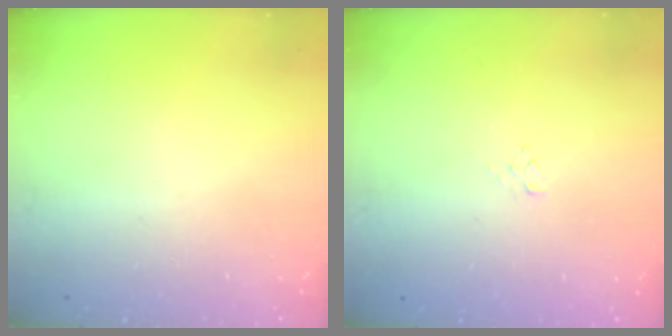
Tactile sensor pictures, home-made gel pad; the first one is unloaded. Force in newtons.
{"total": 2.9, "press": 2.9, "slide": 0.3}